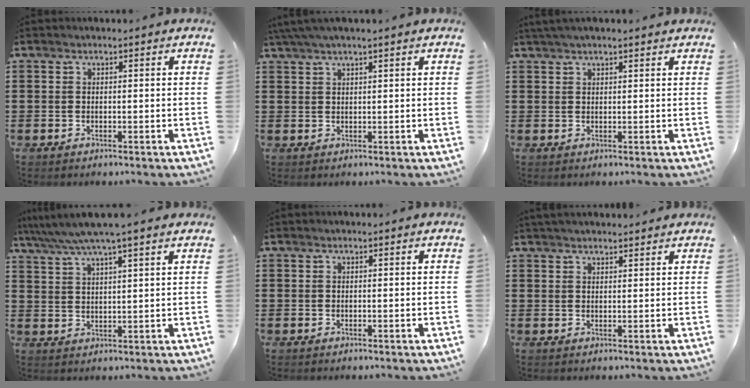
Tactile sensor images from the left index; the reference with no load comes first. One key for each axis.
{"total": 2.8, "fx": 2.0, "fy": 0.0, "fz": 1.9, "tx": -0.039, "ty": 0.004, "tz": 0.039}
{"total": 1.7, "fx": 1.3, "fy": 0.2, "fz": 1.0, "tx": -0.021, "ty": 0.001, "tz": 0.025}
{"total": 5.4, "fx": 4.4, "fy": -0.1, "fz": 3.2, "tx": -0.075, "ty": -0.015, "tz": 0.075}
{"total": 0.0}
{"total": 1.9, "fx": 1.8, "fy": 0.3, "fz": 0.5, "tx": -0.012, "ty": 0.004, "tz": 0.035}